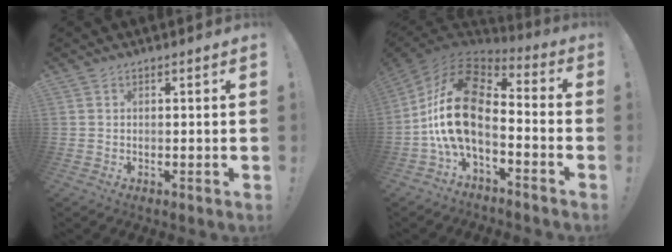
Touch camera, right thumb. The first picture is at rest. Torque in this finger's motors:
{"motor_torque": [2.52, 2.48, 0.36, -0.05, 0.30]}